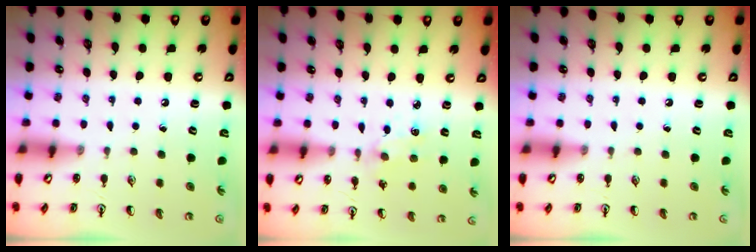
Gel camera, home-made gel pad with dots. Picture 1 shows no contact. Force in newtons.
{"total": 1.9, "press": 1.8, "slide": 0.2}
{"total": 0.0}